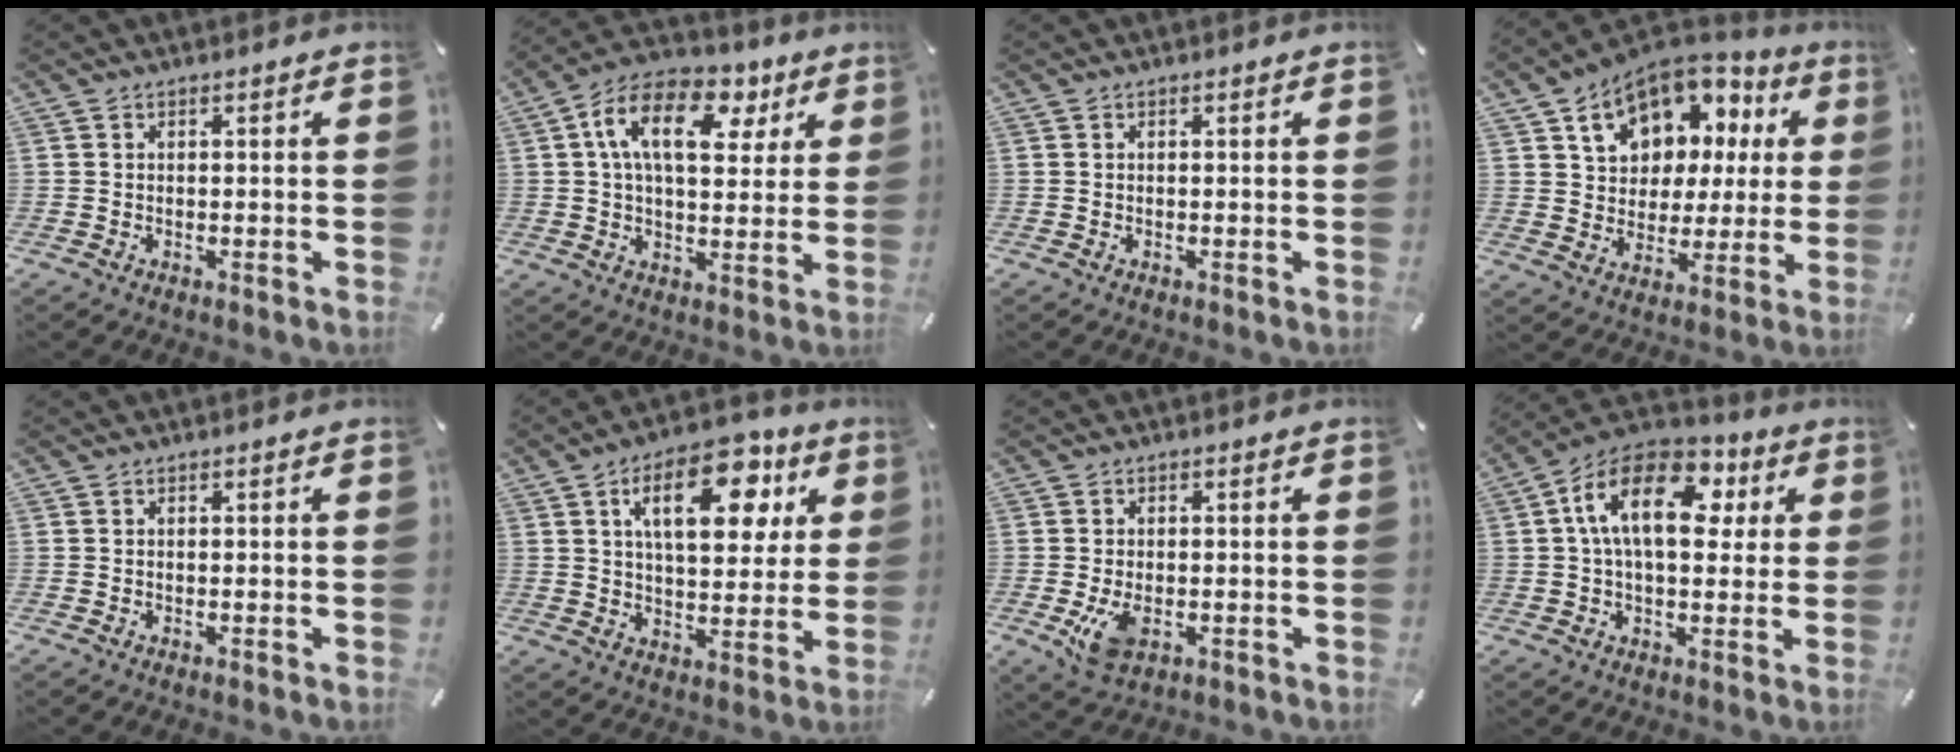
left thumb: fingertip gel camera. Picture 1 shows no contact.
{"total": 15.5, "force": [5.9, 9.2, 11.0], "torque": [-0.178, -0.005, 0.103]}
{"total": 0.0}
{"total": 12.7, "force": [6.5, 9.7, 5.0], "torque": [-0.096, -0.040, 0.122]}
{"total": 0.0}
{"total": 17.6, "force": [7.5, 9.4, 12.8], "torque": [-0.184, -0.015, 0.120]}
{"total": 5.6, "force": [-1.1, 3.5, 4.2], "torque": [-0.081, -0.009, -0.023]}
{"total": 17.2, "force": [4.6, 9.9, 13.3], "torque": [-0.233, 0.002, 0.075]}